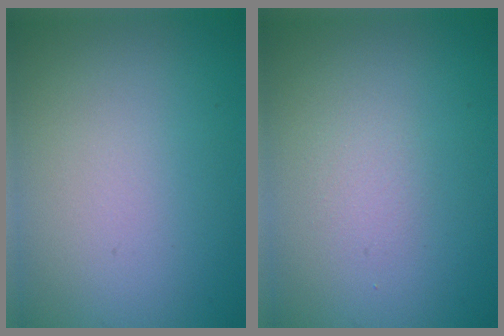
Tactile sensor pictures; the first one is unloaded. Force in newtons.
{"total": 0.9, "press": 0.9, "slide": 0.1}